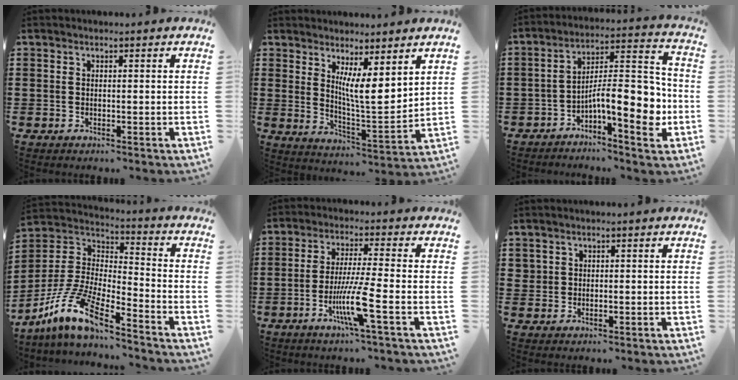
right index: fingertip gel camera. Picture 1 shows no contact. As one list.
[{"total": 7.1, "force": [4.4, 0.6, 5.5], "torque": [-0.110, -0.030, 0.074]}, {"total": 12.3, "force": [-3.3, 3.9, 11.2], "torque": [-0.156, -0.006, -0.063]}, {"total": 11.1, "force": [-8.6, 2.1, 6.8], "torque": [-0.172, -0.004, -0.182]}, {"total": 8.2, "force": [-3.3, -0.2, 7.5], "torque": [-0.151, -0.018, -0.064]}, {"total": 1.1, "force": [0.6, 1.0, 0.2], "torque": [-0.006, 0.003, 0.012]}]